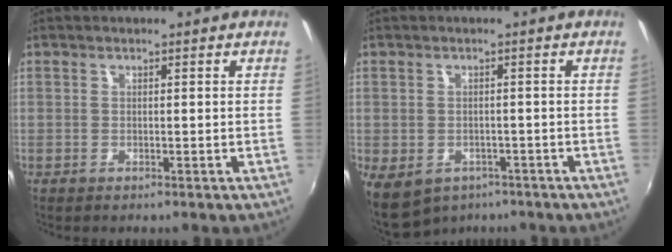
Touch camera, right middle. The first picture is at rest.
{"total": 7.2, "force": [-4.6, 4.6, 3.0], "torque": [-0.068, -0.027, -0.059]}